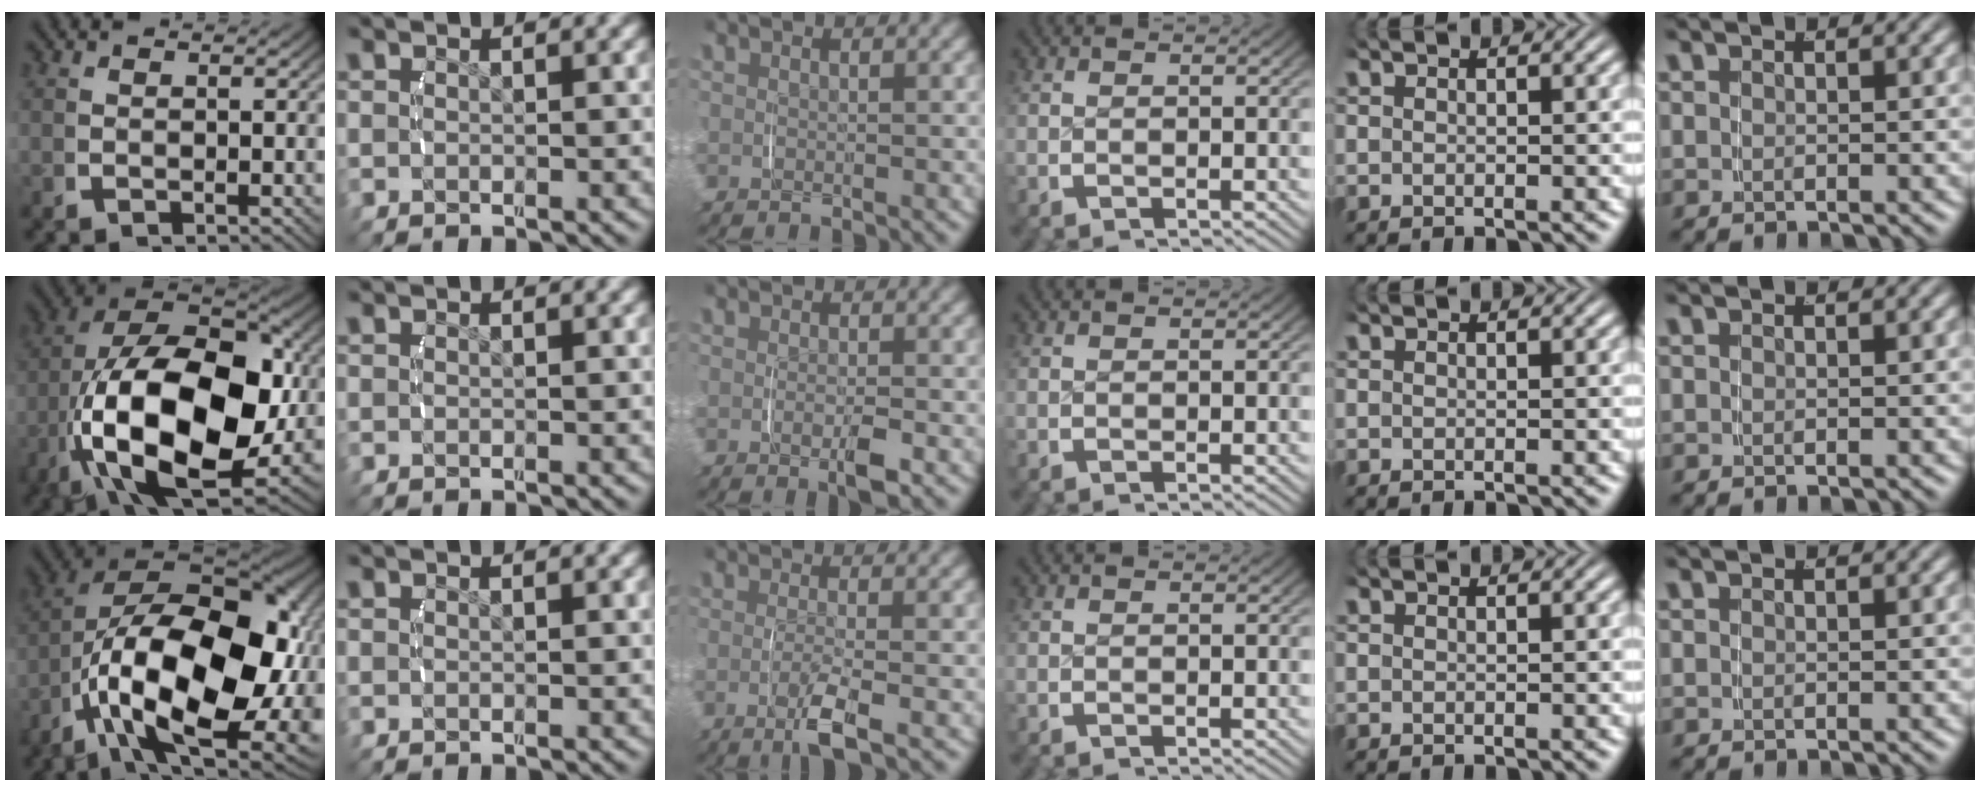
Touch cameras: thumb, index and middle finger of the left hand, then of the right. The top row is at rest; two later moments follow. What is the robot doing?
{"motion": "lift_and_place", "object": "phone"}